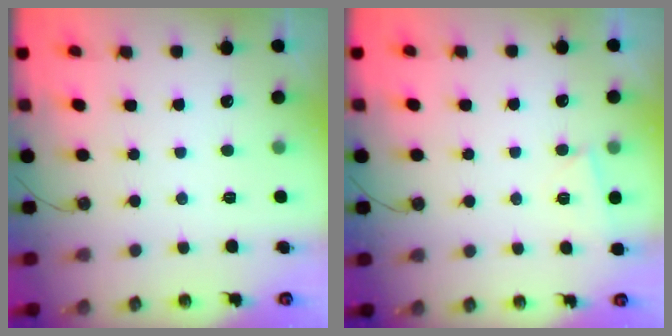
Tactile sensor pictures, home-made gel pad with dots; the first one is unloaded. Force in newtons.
{"total": 2.6, "press": 2.6, "slide": 0.7}